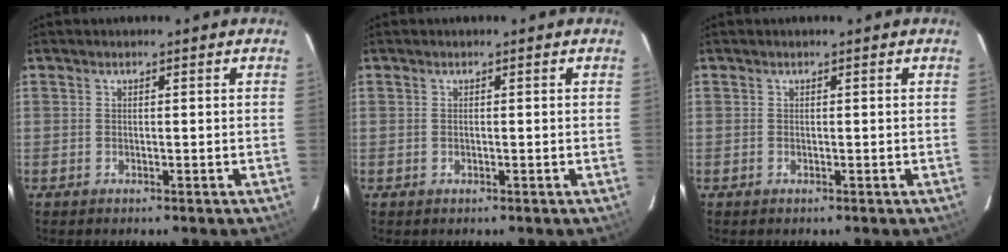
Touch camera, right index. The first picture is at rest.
{"total": 0.0}
{"total": 0.0}